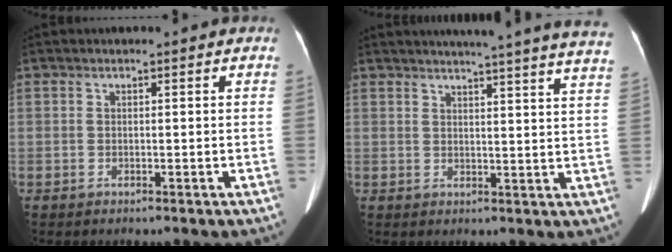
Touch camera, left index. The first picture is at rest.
{"total": 22.7, "force": [20.8, -0.5, 9.1], "torque": [-0.126, -0.057, 0.235]}